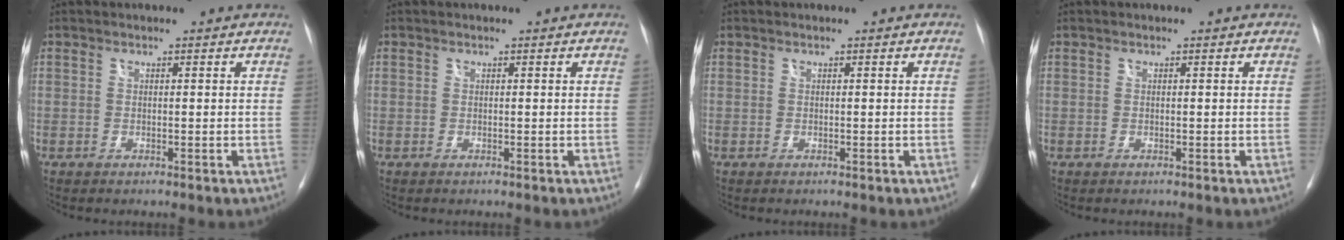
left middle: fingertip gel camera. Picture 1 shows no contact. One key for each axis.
{"total": 0.0}
{"total": 0.0}
{"total": 0.0}